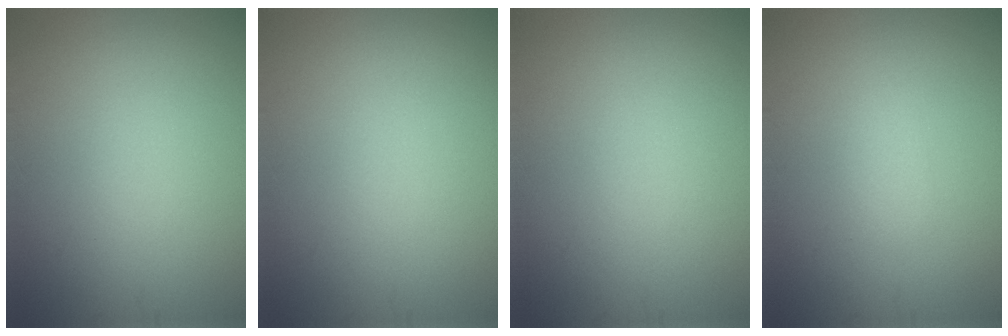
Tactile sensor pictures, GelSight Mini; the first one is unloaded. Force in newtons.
{"total": 0.0}
{"total": 0.0}
{"total": 1.0, "press": 1.0, "slide": 0.1}